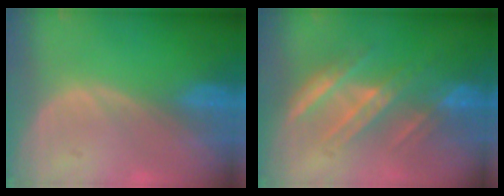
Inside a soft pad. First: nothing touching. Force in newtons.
{"total": 7.1, "press": 6.7, "slide": 2.5}